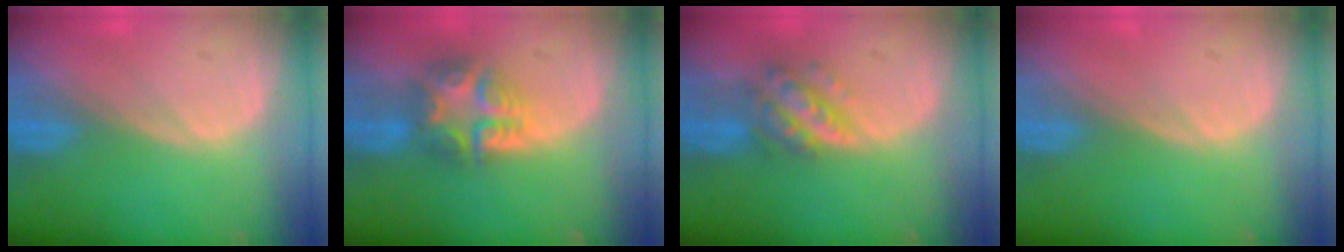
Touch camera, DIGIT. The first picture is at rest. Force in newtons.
{"total": 7.8, "press": 6.7, "slide": 4.1}
{"total": 5.8, "press": 5.3, "slide": 2.4}
{"total": 0.0}